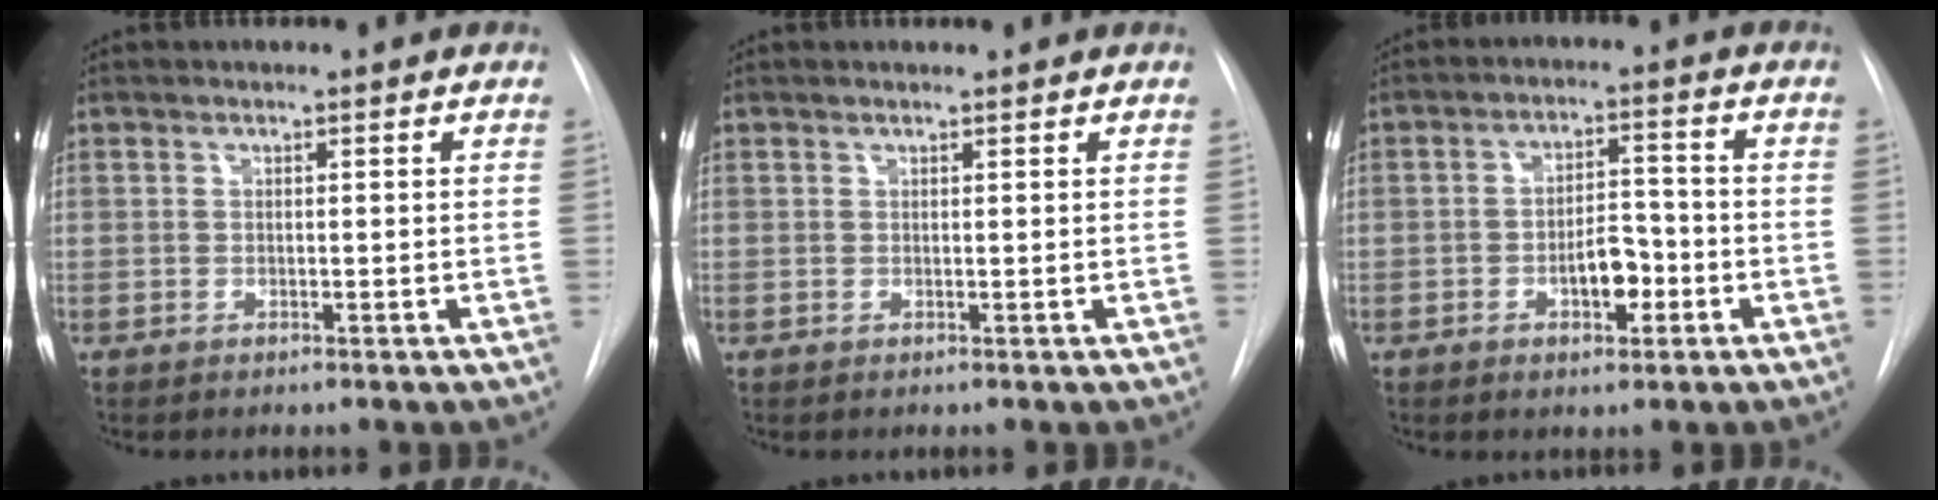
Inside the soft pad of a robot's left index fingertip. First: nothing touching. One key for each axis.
{"total": 0.0}
{"total": 5.9, "fx": -3.0, "fy": 2.3, "fz": 4.5, "tx": -0.071, "ty": 0.005, "tz": -0.041}